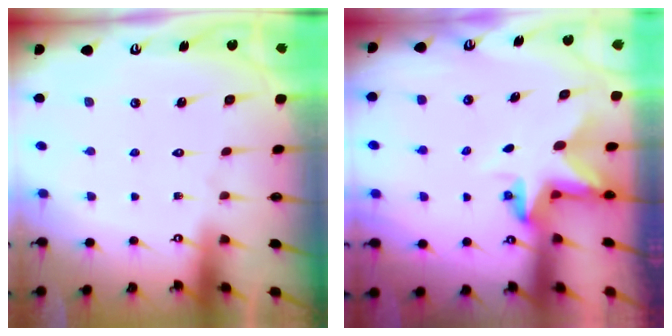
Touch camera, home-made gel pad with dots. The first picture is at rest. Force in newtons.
{"total": 3.1, "press": 3.1, "slide": 0.2}